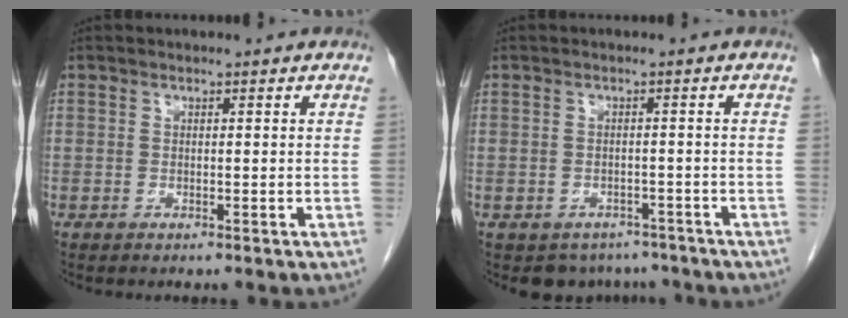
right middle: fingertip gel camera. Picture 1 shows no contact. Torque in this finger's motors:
{"motor_torque": [-0.05, 0.06, -0.02, 0.01]}